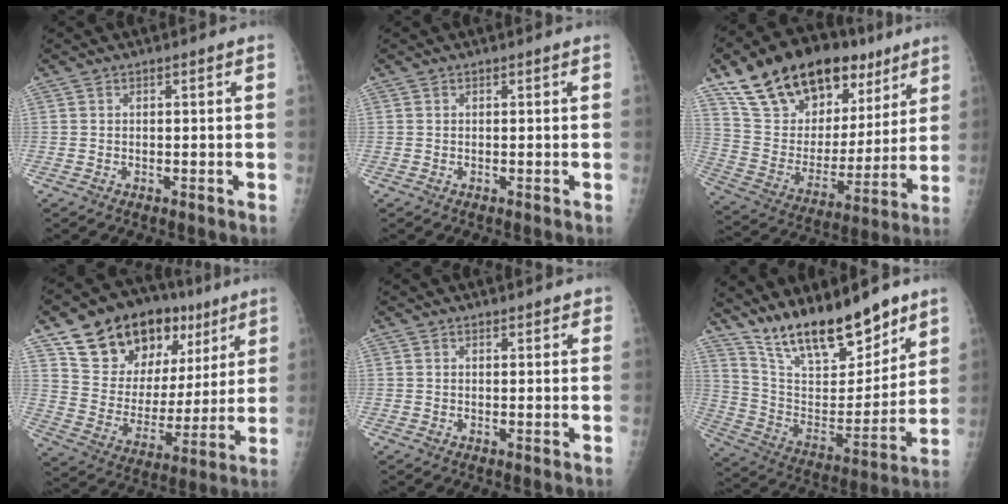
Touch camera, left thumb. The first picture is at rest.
{"total": 0.0}
{"total": 27.0, "force": [16.1, 14.7, 15.8], "torque": [-0.223, -0.022, 0.276]}
{"total": 23.5, "force": [13.1, 14.2, 13.3], "torque": [-0.165, -0.019, 0.224]}
{"total": 1.7, "force": [1.4, 0.7, 0.6], "torque": [0.006, -0.004, 0.015]}
{"total": 20.8, "force": [16.0, 6.9, 11.4], "torque": [-0.146, -0.089, 0.285]}